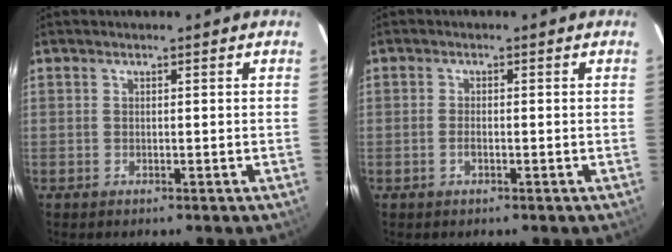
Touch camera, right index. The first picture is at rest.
{"total": 1.5, "force": [-0.6, 0.7, 1.2], "torque": [-0.026, 0.001, -0.012]}